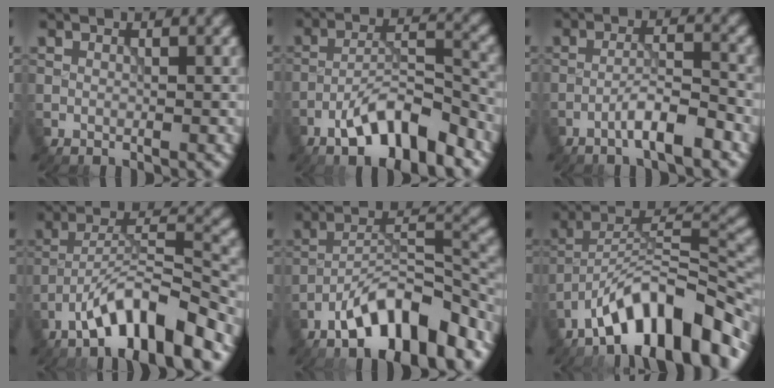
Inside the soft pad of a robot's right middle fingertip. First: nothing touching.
{"total": 8.1, "force": [-5.2, 2.3, 5.9], "torque": [-0.100, 0.009, -0.091]}
{"total": 4.0, "force": [-2.5, 0.6, 3.1], "torque": [-0.055, 0.011, -0.050]}
{"total": 9.6, "force": [-6.3, 2.1, 6.9], "torque": [-0.114, 0.015, -0.110]}
{"total": 11.4, "force": [-7.7, 3.7, 7.5], "torque": [-0.110, 0.016, -0.143]}
{"total": 12.5, "force": [-8.5, 3.9, 8.3], "torque": [-0.119, 0.022, -0.156]}